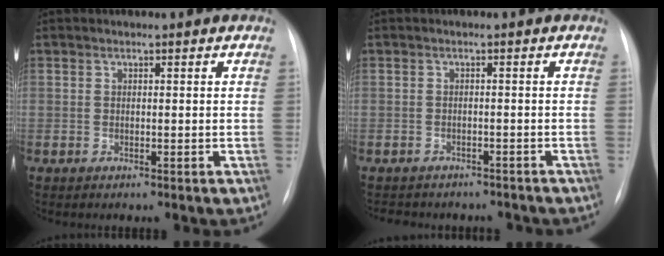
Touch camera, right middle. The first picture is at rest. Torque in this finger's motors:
{"motor_torque": [0.10, -0.18, 0.04, 0.01]}